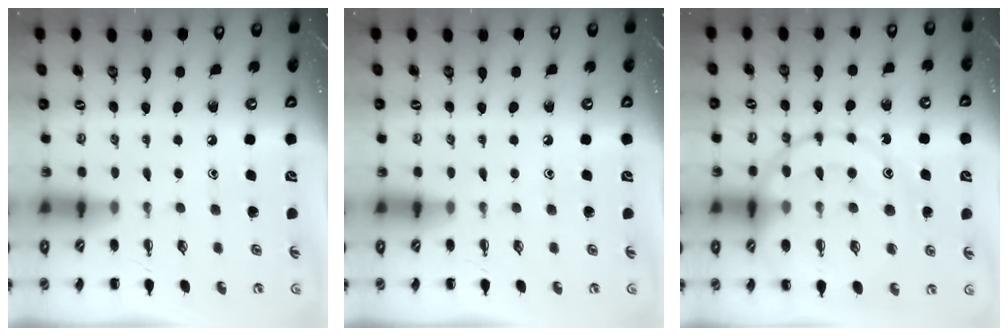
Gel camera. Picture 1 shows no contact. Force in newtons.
{"total": 0.0}
{"total": 19.5, "press": 19.3, "slide": 3.0}